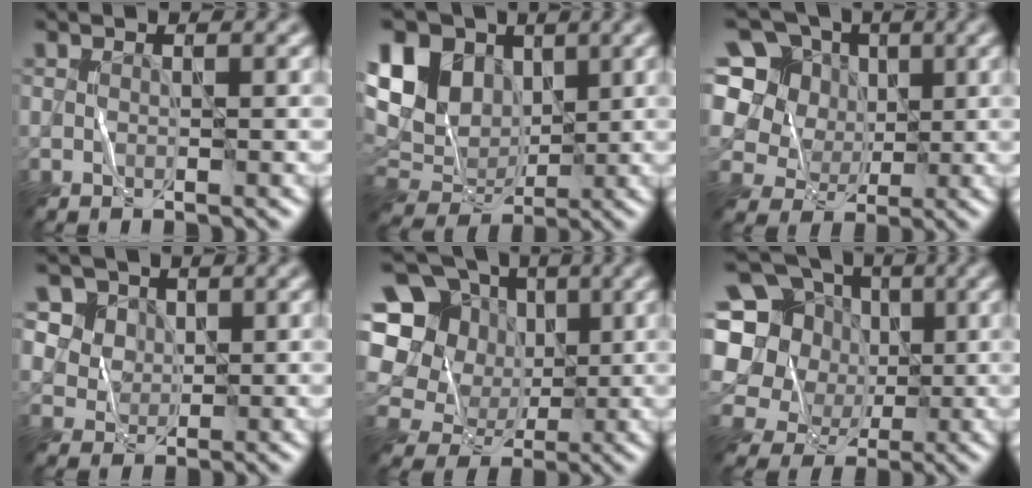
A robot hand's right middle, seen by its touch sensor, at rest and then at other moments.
{"total": 12.3, "force": [3.4, 9.3, 7.3], "torque": [-0.149, 0.033, 0.045]}
{"total": 10.9, "force": [2.9, 9.6, 4.2], "torque": [-0.118, 0.036, 0.042]}
{"total": 5.7, "force": [3.0, 4.5, 2.1], "torque": [-0.049, -0.005, 0.052]}
{"total": 13.9, "force": [0.7, 12.9, 5.2], "torque": [-0.156, 0.027, -0.004]}
{"total": 14.1, "force": [0.3, 13.0, 5.3], "torque": [-0.159, 0.025, -0.011]}